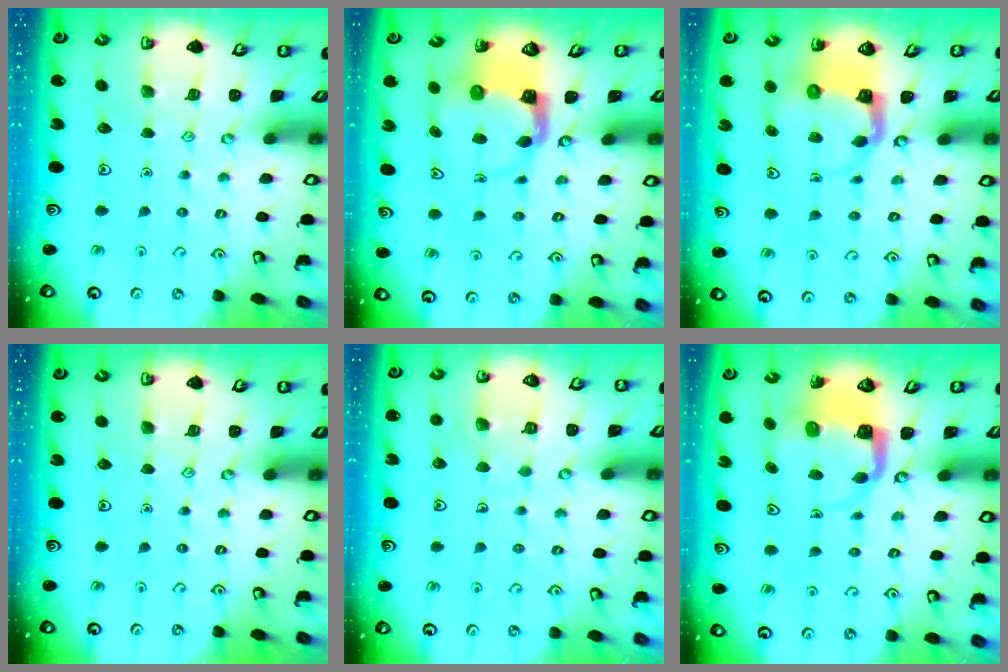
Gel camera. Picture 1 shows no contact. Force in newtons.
{"total": 3.7, "press": 3.7, "slide": 0.6}
{"total": 3.7, "press": 3.6, "slide": 0.7}
{"total": 0.0}
{"total": 6.1, "press": 6.1, "slide": 0.4}
{"total": 5.8, "press": 5.8, "slide": 0.6}